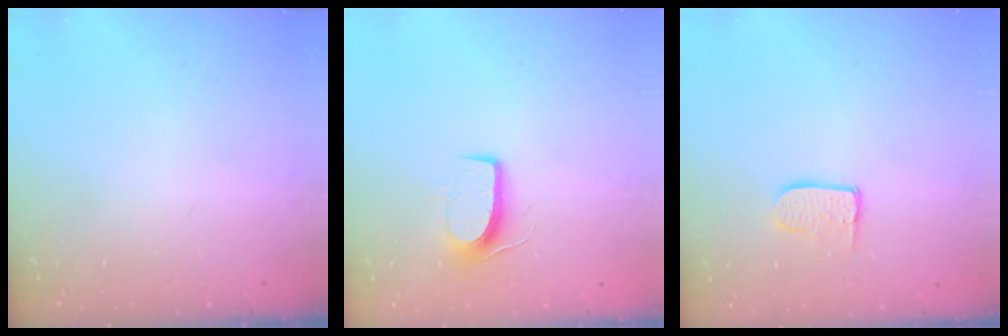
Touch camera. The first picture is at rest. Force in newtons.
{"total": 7.6, "press": 7.6, "slide": 0.5}
{"total": 7.0, "press": 7.0, "slide": 0.3}